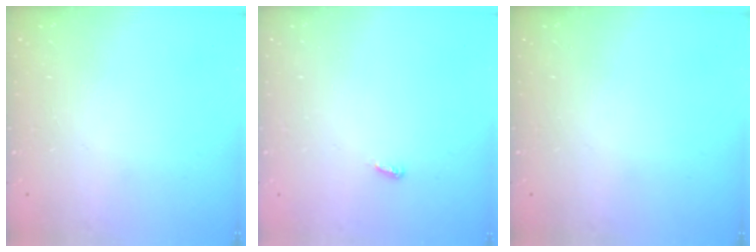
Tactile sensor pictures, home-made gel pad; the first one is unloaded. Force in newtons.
{"total": 2.9, "press": 2.9, "slide": 0.3}
{"total": 0.0}